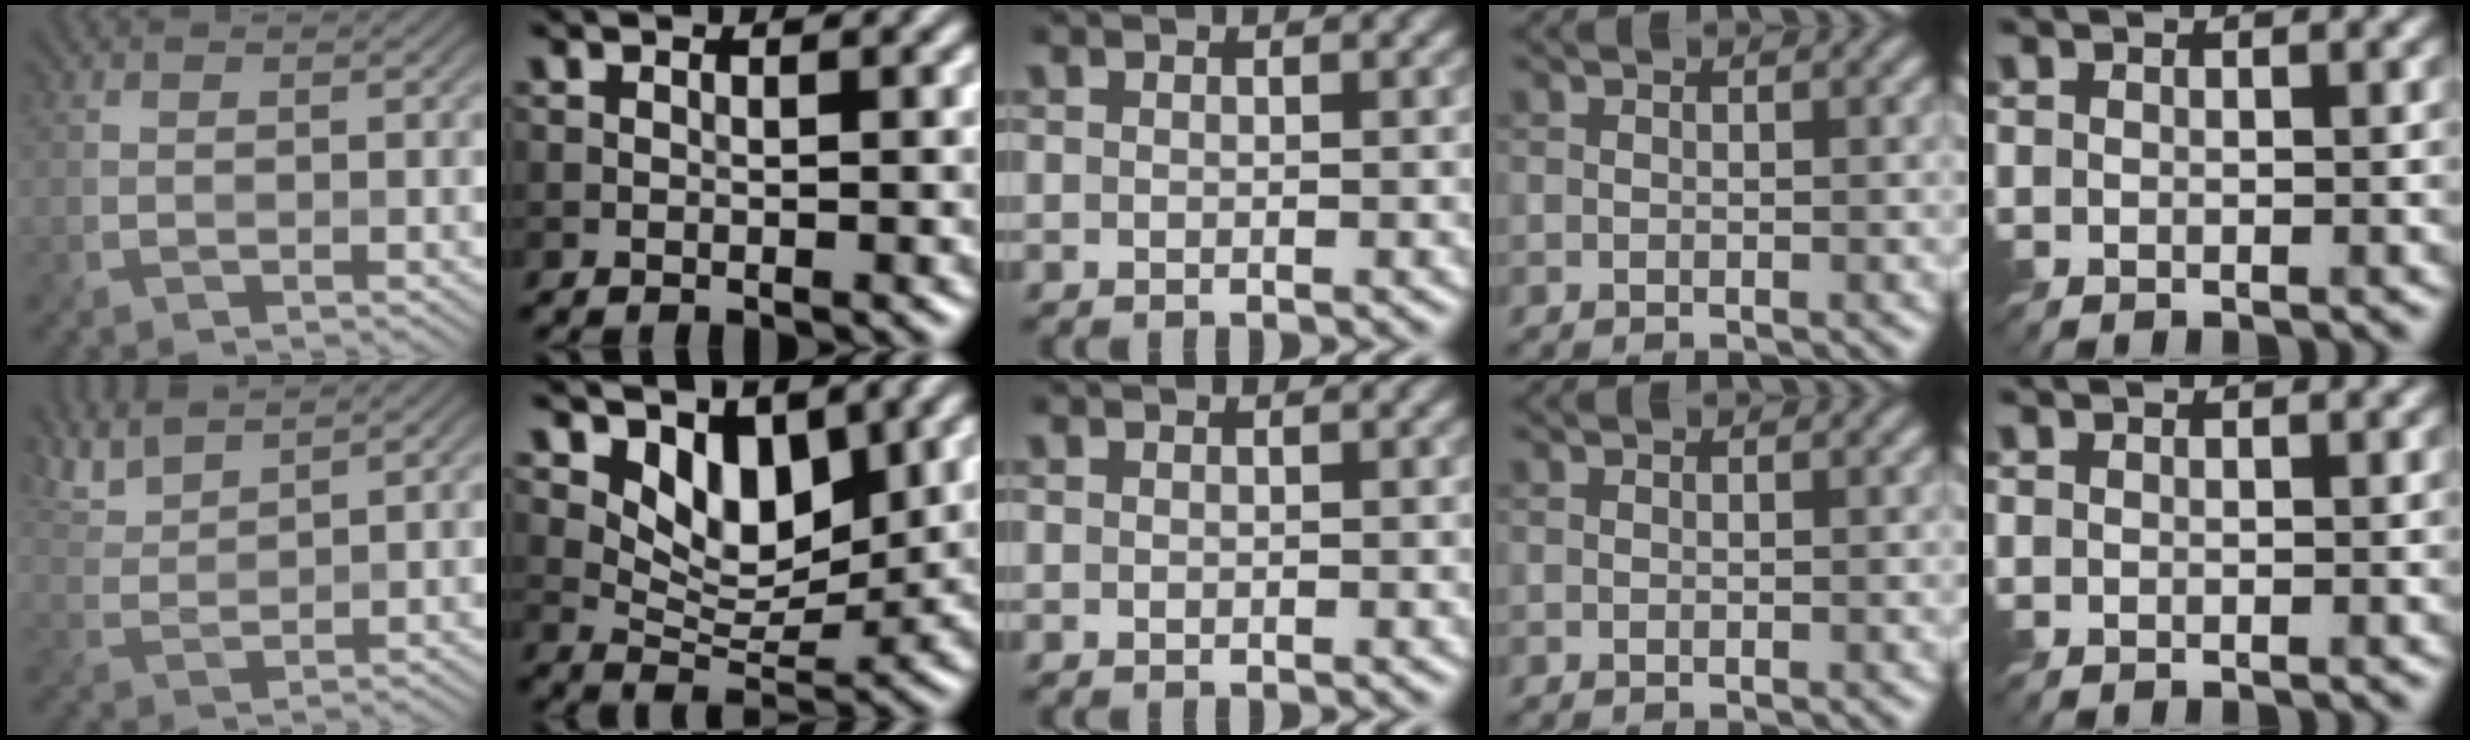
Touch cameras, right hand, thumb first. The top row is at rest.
{"thumb": {"total": 5.3, "force": [4.5, 1.0, 2.6], "torque": [-0.071, 0.011, 0.095]}, "index": {"total": 4.7, "force": [2.3, 2.7, 3.0], "torque": [-0.055, -0.018, 0.038]}}